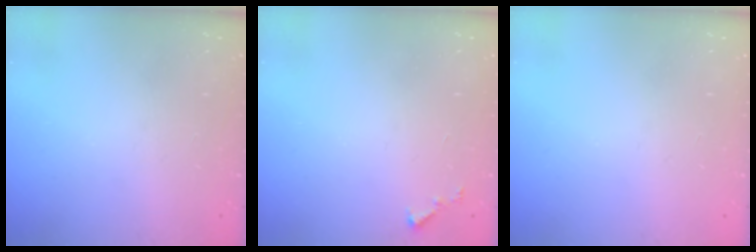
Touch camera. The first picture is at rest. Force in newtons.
{"total": 3.3, "press": 3.3, "slide": 0.3}
{"total": 0.0}